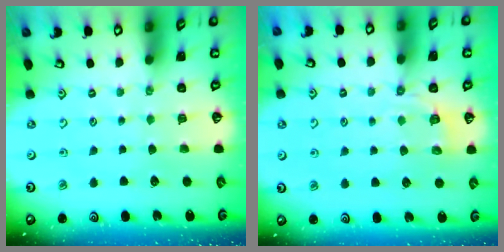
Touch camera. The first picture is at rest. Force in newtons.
{"total": 4.2, "press": 3.6, "slide": 2.2}